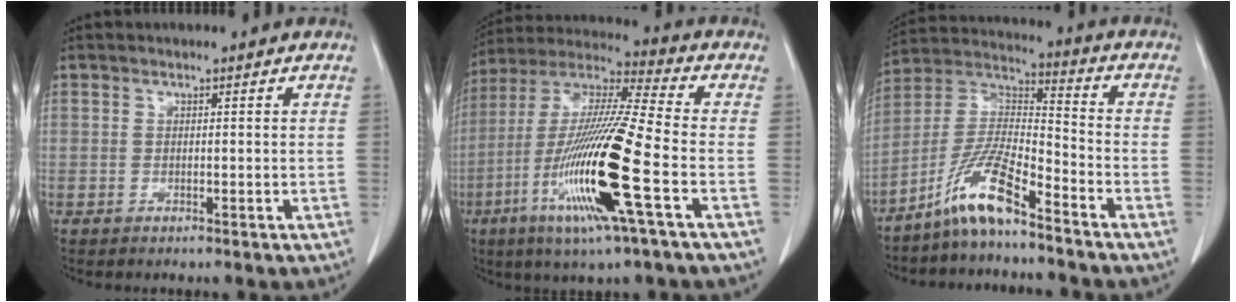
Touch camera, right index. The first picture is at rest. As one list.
[{"total": 19.9, "force": [-6.5, 0.2, 18.8], "torque": [-0.399, -0.031, -0.131]}, {"total": 10.8, "force": [-7.7, 1.2, 7.5], "torque": [-0.159, 0.002, -0.156]}]